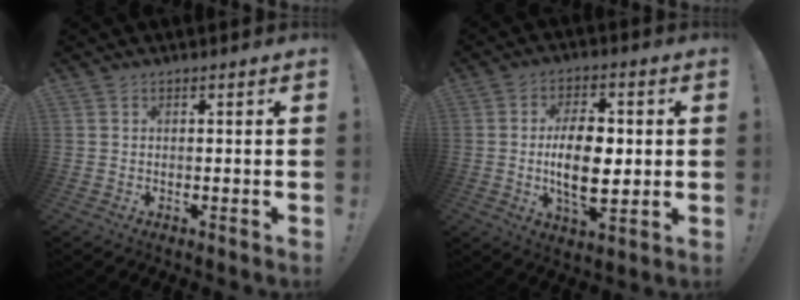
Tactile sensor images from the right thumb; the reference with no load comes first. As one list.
[{"total": 14.1, "force": [-0.2, 7.6, 12.0], "torque": [-0.205, -0.008, -0.013]}]